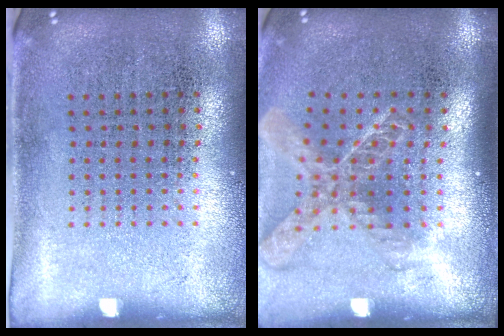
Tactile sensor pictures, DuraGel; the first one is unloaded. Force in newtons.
{"total": 1.9, "press": 1.5, "slide": 1.3}